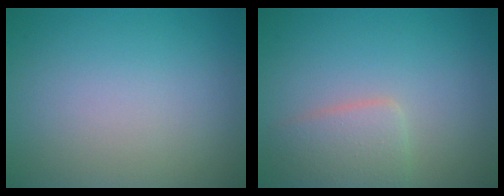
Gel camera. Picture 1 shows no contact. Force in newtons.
{"total": 2.9, "press": 2.9, "slide": 0.1}